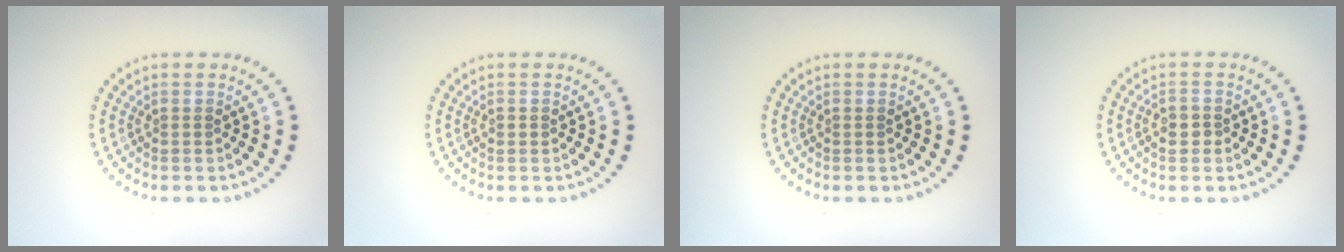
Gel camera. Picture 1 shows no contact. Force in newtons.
{"total": 0.6, "press": 0.6, "slide": 0.1}
{"total": 0.0}
{"total": 1.1, "press": 1.1, "slide": 0.1}